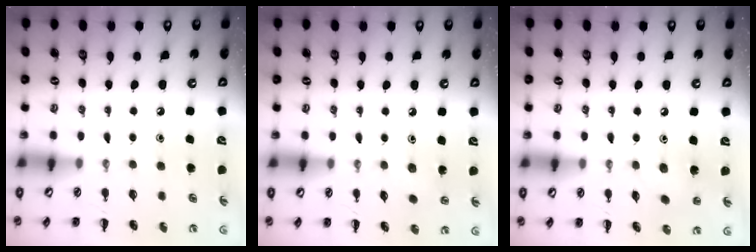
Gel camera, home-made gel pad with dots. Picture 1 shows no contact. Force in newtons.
{"total": 2.9, "press": 2.7, "slide": 0.8}
{"total": 4.3, "press": 4.1, "slide": 1.2}